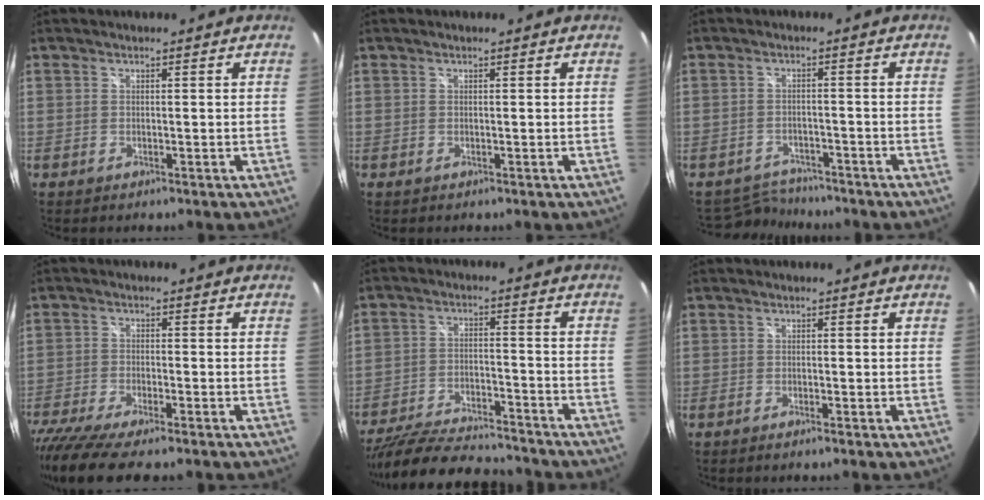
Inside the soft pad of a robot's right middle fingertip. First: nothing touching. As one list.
[{"total": 0.0}, {"total": 5.1, "force": [-4.9, 1.6, -0.4], "torque": [-0.009, 0.004, -0.082]}, {"total": 13.2, "force": [-10.7, 2.4, 7.4], "torque": [-0.169, -0.057, -0.184]}, {"total": 19.6, "force": [-17.1, 4.6, 8.5], "torque": [-0.174, -0.027, -0.265]}, {"total": 1.3, "force": [-1.0, -0.1, 0.7], "torque": [-0.014, -0.001, -0.018]}]